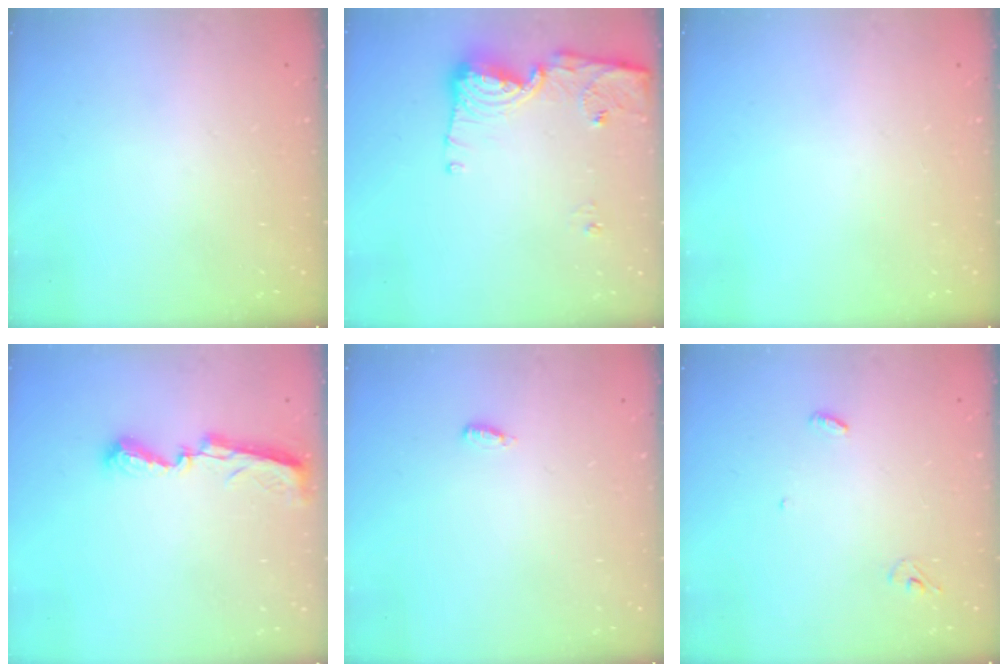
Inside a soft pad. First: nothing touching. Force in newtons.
{"total": 11.7, "press": 11.6, "slide": 1.1}
{"total": 0.0}
{"total": 8.9, "press": 8.9, "slide": 0.2}
{"total": 7.1, "press": 3.0, "slide": 6.4}
{"total": 3.5, "press": 3.5, "slide": 0.3}